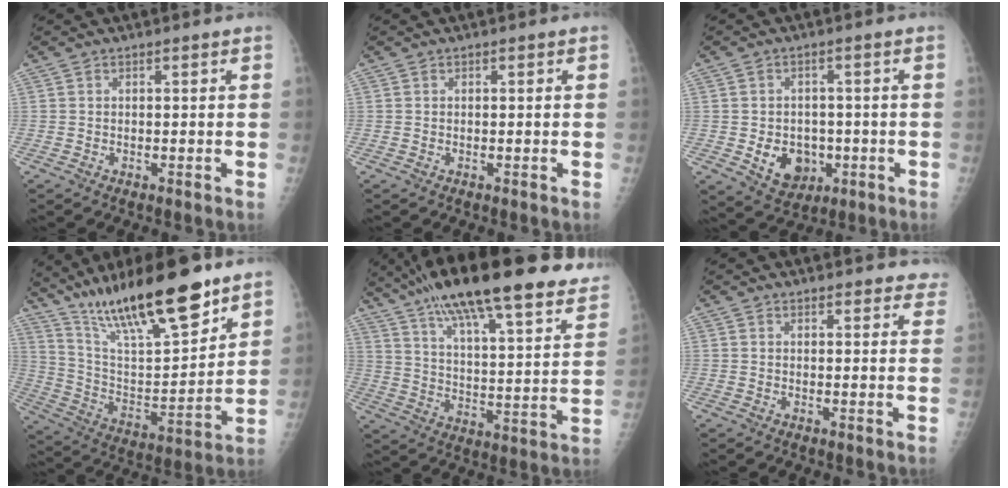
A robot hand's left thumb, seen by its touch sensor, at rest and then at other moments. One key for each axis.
{"total": 0.0}
{"total": 7.6, "fx": -1.7, "fy": 6.2, "fz": 4.2, "tx": -0.033, "ty": 0.003, "tz": -0.011}
{"total": 24.4, "fx": 17.4, "fy": 5.8, "fz": 16.2, "tx": -0.254, "ty": -0.067, "tz": 0.307}
{"total": 32.3, "fx": 23.4, "fy": 7.9, "fz": 20.9, "tx": -0.310, "ty": -0.037, "tz": 0.335}
{"total": 6.6, "fx": 6.0, "fy": 2.2, "fz": 1.4, "tx": 0.026, "ty": -0.020, "tz": 0.050}